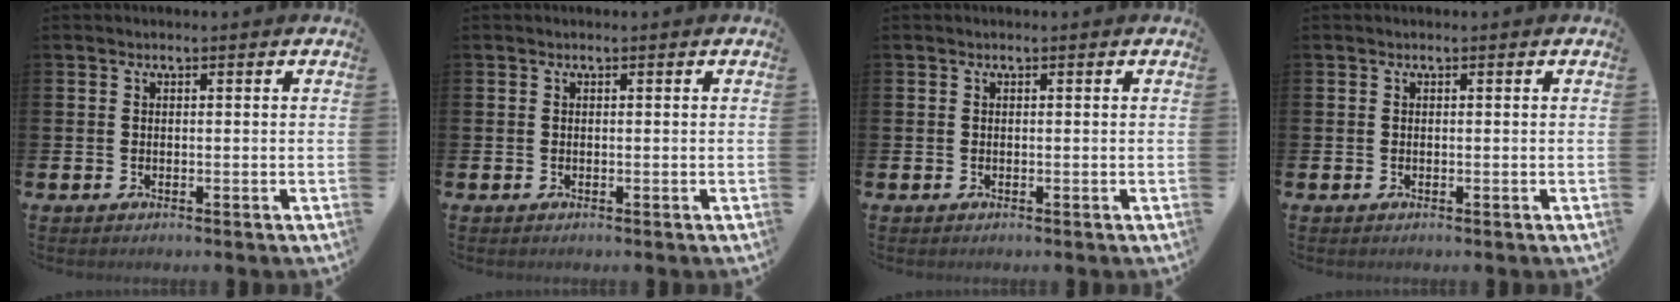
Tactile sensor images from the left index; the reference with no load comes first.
{"total": 0.0}
{"total": 0.0}
{"total": 0.0}